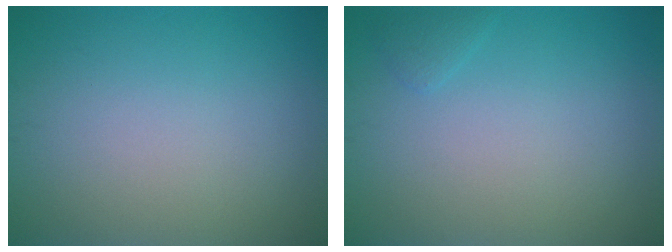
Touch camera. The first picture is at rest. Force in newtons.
{"total": 0.7, "press": 0.7, "slide": 0.1}